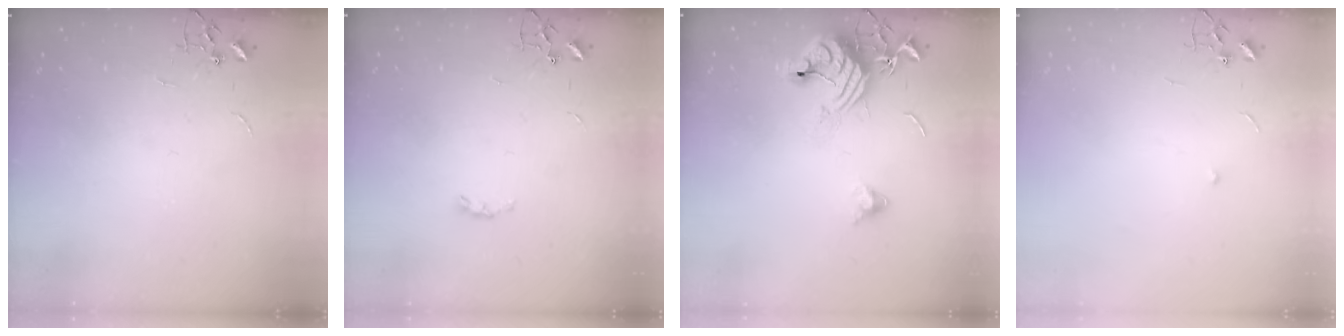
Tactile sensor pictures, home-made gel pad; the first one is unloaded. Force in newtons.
{"total": 2.9, "press": 2.9, "slide": 0.5}
{"total": 13.7, "press": 13.6, "slide": 1.7}
{"total": 4.3, "press": 4.1, "slide": 1.2}